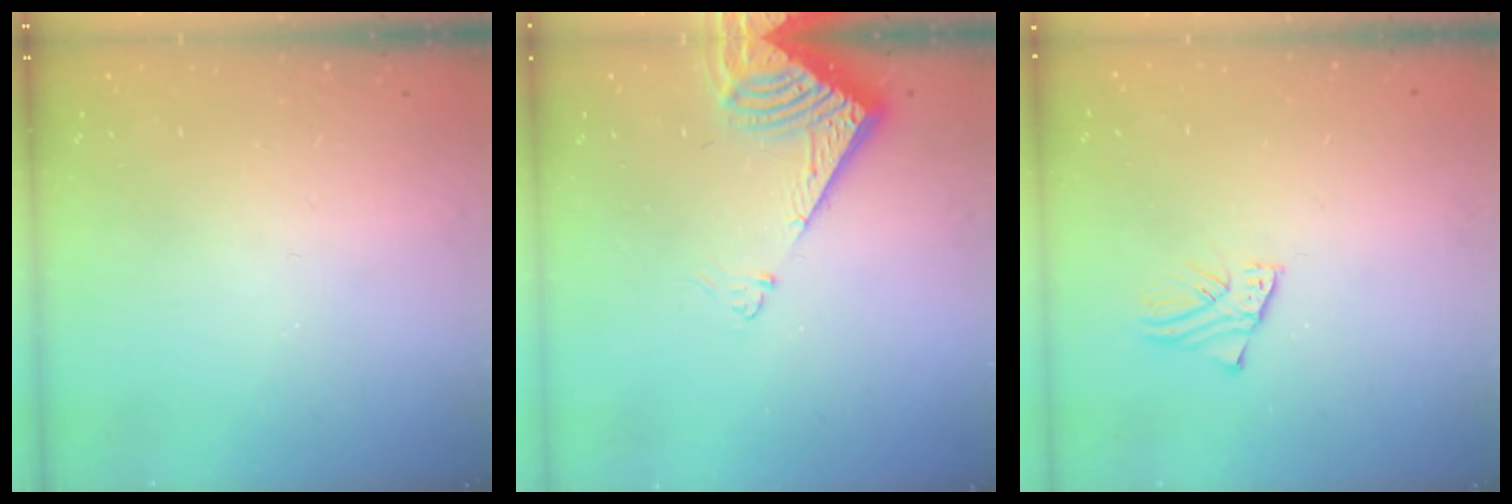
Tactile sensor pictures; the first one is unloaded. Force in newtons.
{"total": 7.5, "press": 7.4, "slide": 1.0}
{"total": 1.6, "press": 1.6, "slide": 0.2}